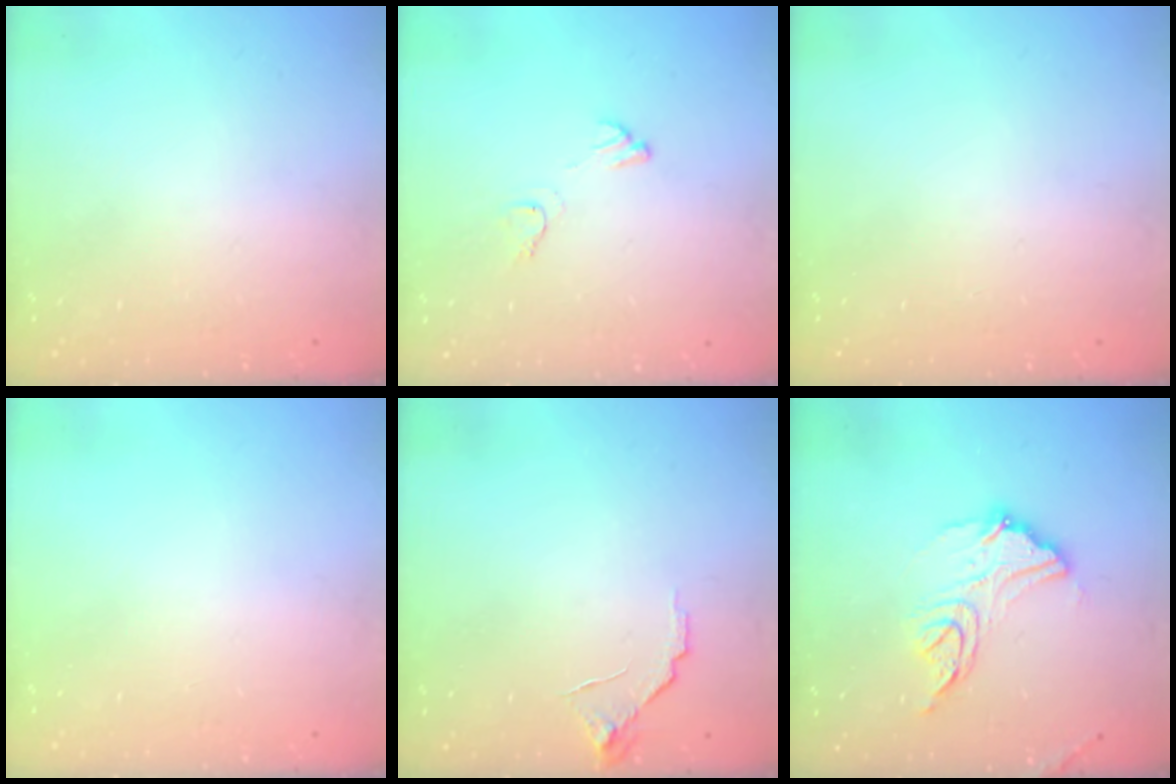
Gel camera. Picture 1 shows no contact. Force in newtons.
{"total": 5.7, "press": 5.7, "slide": 0.4}
{"total": 0.0}
{"total": 0.0}
{"total": 5.7, "press": 5.7, "slide": 0.5}
{"total": 12.8, "press": 12.8, "slide": 0.7}